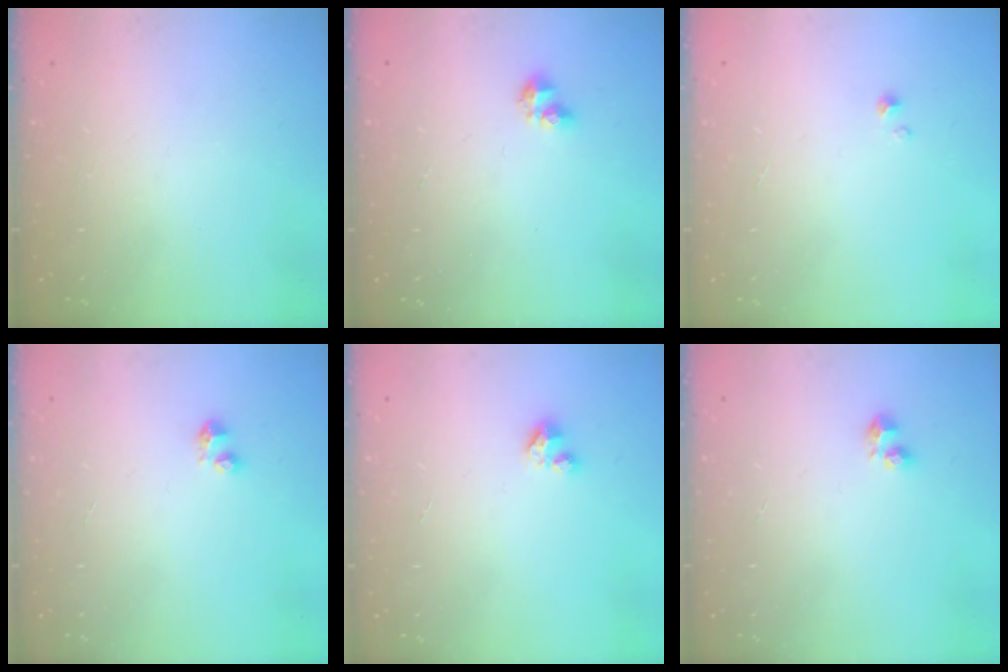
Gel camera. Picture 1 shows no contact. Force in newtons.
{"total": 2.9, "press": 2.9, "slide": 0.3}
{"total": 0.0}
{"total": 2.8, "press": 2.8, "slide": 0.4}
{"total": 1.5, "press": 1.5, "slide": 0.2}
{"total": 3.1, "press": 3.1, "slide": 0.5}